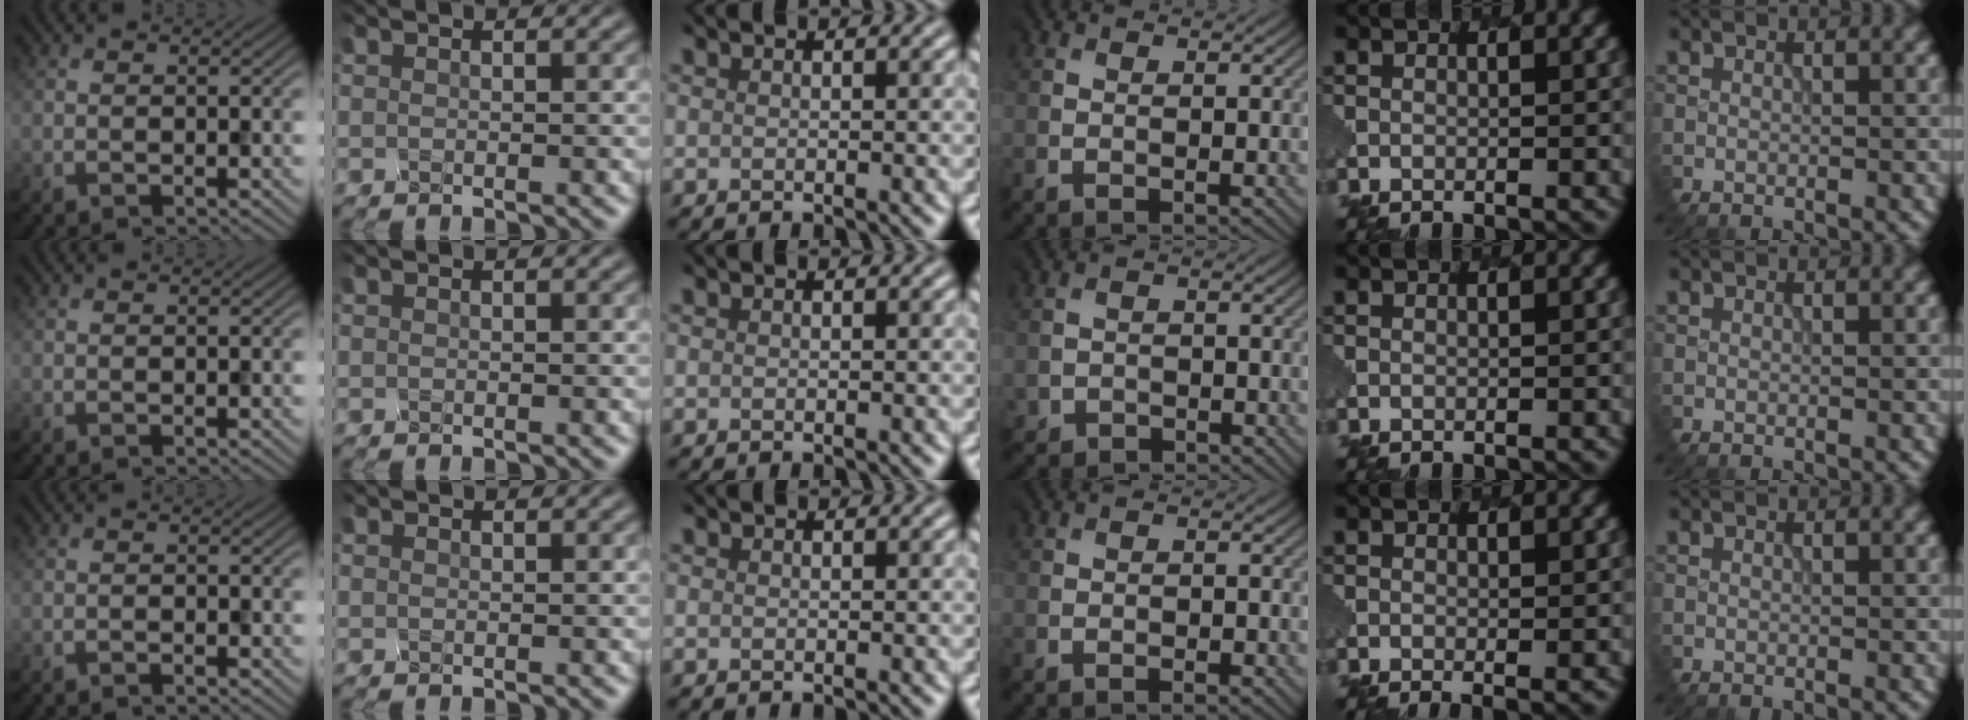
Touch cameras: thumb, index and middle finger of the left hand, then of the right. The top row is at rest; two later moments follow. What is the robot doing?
{"motion": "disassemble", "object": "battery cover"}